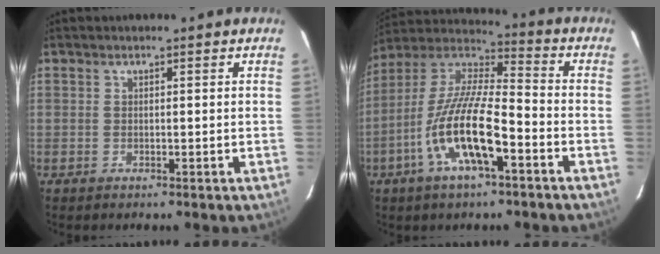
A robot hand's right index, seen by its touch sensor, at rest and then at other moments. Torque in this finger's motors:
{"motor_torque": [0.84, -0.34, 1.05, 0.21]}